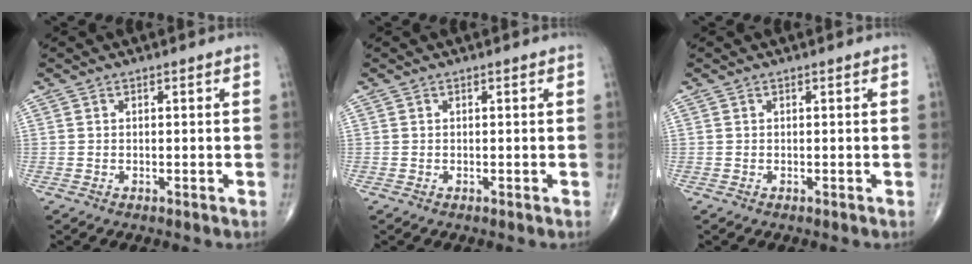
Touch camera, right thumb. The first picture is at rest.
{"total": 0.0}
{"total": 0.0}